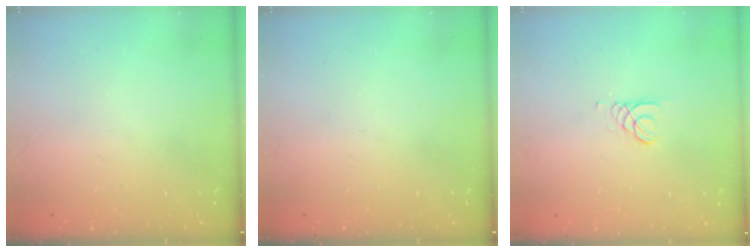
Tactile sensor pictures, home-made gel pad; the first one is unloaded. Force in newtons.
{"total": 0.0}
{"total": 0.7, "press": 0.7, "slide": 0.1}